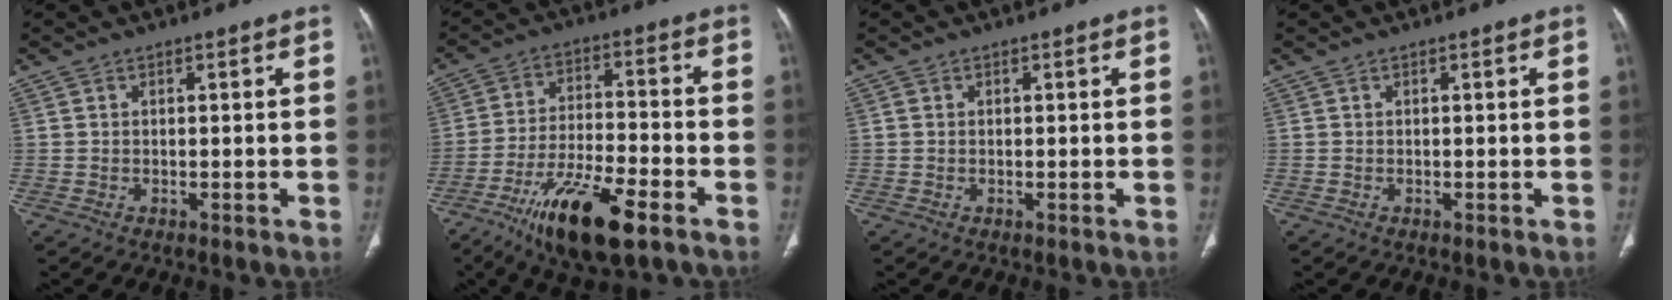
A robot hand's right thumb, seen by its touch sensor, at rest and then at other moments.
{"total": 16.0, "force": [-9.2, 4.6, 12.2], "torque": [-0.219, 0.033, -0.157]}
{"total": 0.6, "force": [0.1, 0.5, 0.2], "torque": [-0.001, 0.002, 0.002]}
{"total": 0.0}